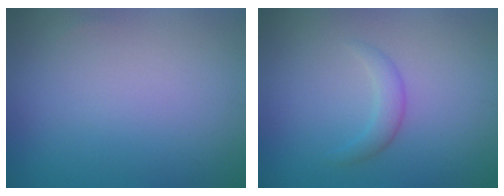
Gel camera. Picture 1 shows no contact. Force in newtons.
{"total": 1.7, "press": 1.7, "slide": 0.2}